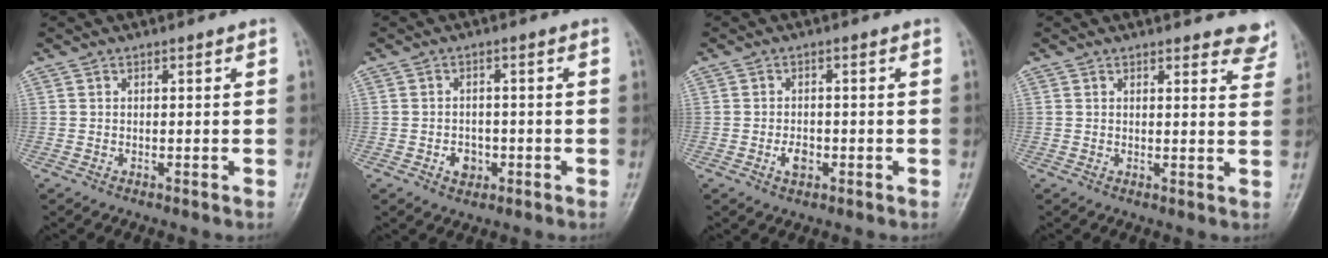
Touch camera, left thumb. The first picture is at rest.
{"total": 3.3, "force": [-1.2, 2.6, 1.6], "torque": [-0.011, 0.007, -0.015]}
{"total": 2.8, "force": [-0.9, 1.8, 1.9], "torque": [-0.029, 0.003, -0.015]}
{"total": 5.6, "force": [5.2, 1.5, 1.4], "torque": [0.012, -0.031, 0.039]}